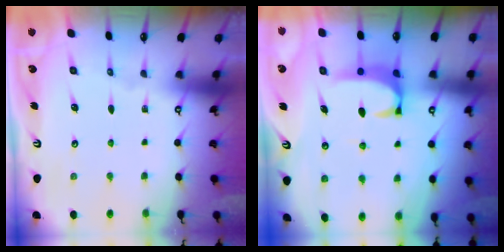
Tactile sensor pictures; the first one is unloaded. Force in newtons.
{"total": 2.6, "press": 2.5, "slide": 0.7}